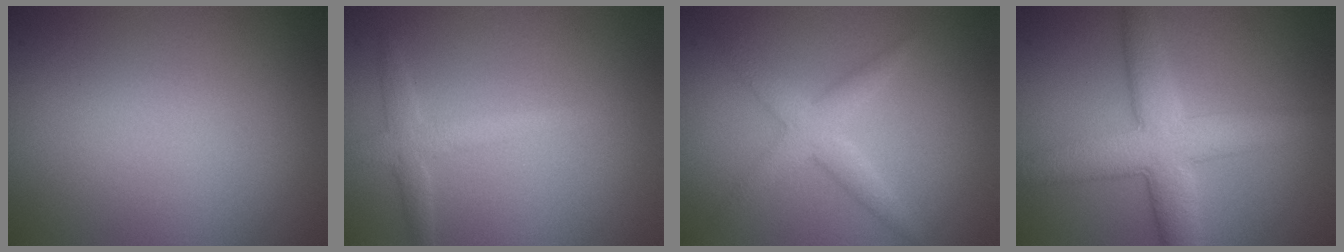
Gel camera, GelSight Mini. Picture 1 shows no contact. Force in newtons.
{"total": 2.3, "press": 2.3, "slide": 0.1}
{"total": 2.9, "press": 2.9, "slide": 0.0}
{"total": 6.9, "press": 6.9, "slide": 0.4}